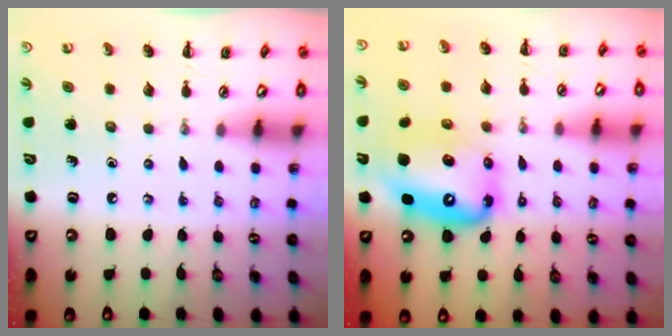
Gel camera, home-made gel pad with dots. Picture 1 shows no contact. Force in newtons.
{"total": 12.9, "press": 12.4, "slide": 3.5}